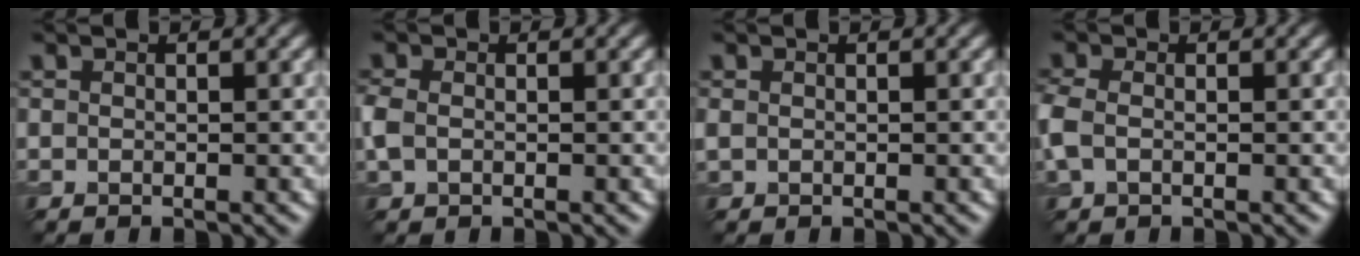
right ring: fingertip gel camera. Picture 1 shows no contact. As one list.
[{"total": 2.0, "force": [-0.2, 1.6, 1.2], "torque": [-0.034, 0.001, -0.009]}, {"total": 0.7, "force": [0.1, 0.6, 0.4], "torque": [-0.011, -0.001, 0.003]}, {"total": 2.5, "force": [-0.4, 1.8, 1.8], "torque": [-0.053, 0.002, -0.016]}]